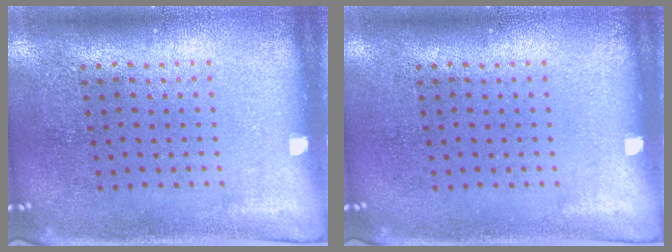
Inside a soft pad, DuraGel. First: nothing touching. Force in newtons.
{"total": 0.0}